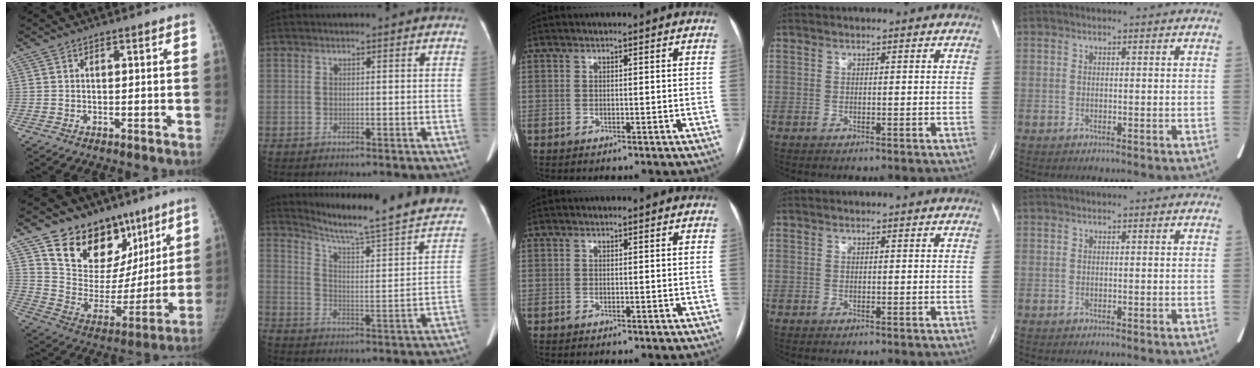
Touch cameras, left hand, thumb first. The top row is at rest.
{"thumb": {"total": 21.3, "force": [13.2, 13.9, 9.1], "torque": [-0.077, -0.062, 0.223]}, "index": {"total": 21.8, "force": [18.8, 1.1, 10.9], "torque": [-0.157, -0.045, 0.246]}}